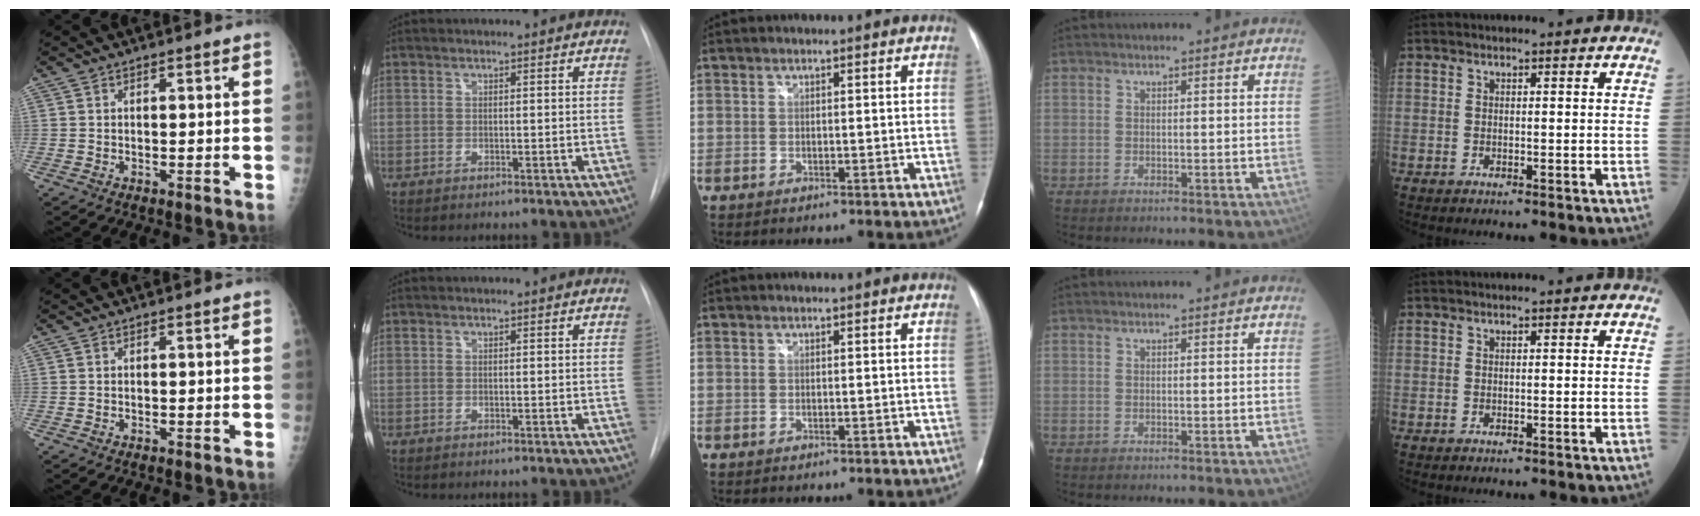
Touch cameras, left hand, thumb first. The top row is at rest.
{}